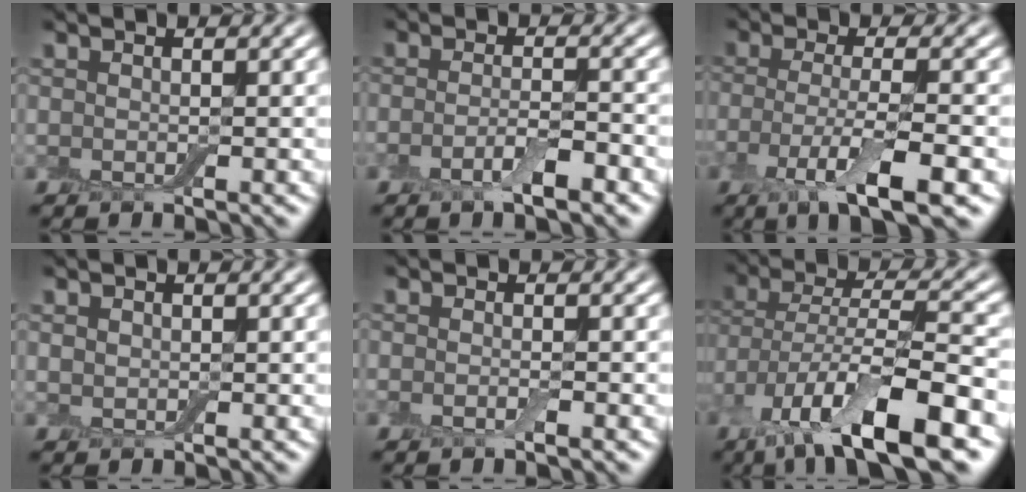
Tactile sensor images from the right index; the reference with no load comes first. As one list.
[{"total": 3.0, "force": [-1.5, 0.8, 2.4], "torque": [-0.048, 0.001, -0.032]}, {"total": 6.6, "force": [-2.5, 1.7, 5.8], "torque": [-0.111, -0.008, -0.048]}, {"total": 0.6, "force": [0.2, 0.5, 0.2], "torque": [-0.004, 0.000, 0.005]}, {"total": 1.0, "force": [-0.5, 0.2, 0.9], "torque": [-0.018, -0.004, -0.011]}, {"total": 11.3, "force": [-5.3, 3.8, 9.2], "torque": [-0.170, -0.004, -0.097]}]